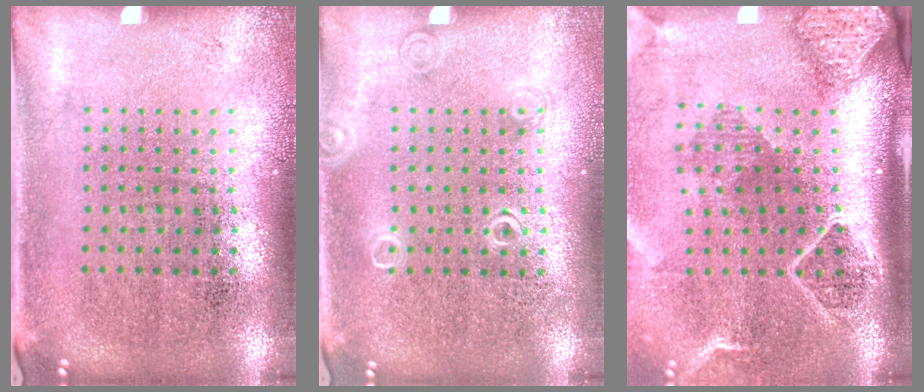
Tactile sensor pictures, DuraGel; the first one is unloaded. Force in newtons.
{"total": 1.0, "press": 1.0, "slide": 0.3}
{"total": 2.7, "press": 2.0, "slide": 1.9}